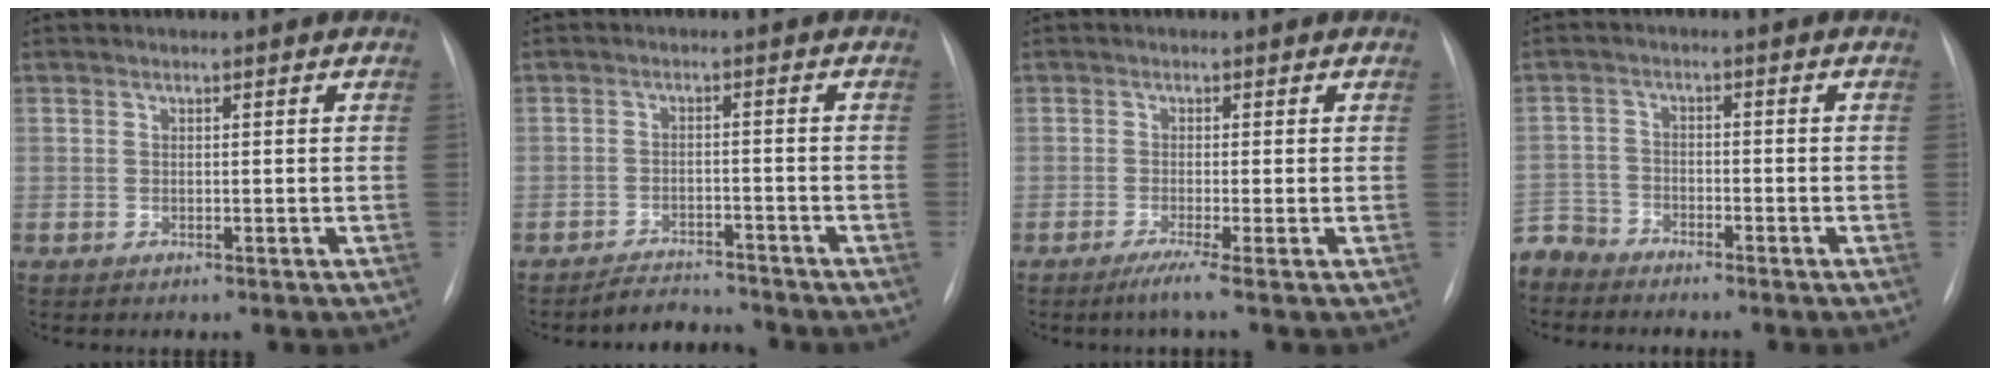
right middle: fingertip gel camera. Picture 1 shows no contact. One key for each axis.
{"total": 4.1, "fx": -4.1, "fy": 0.7, "fz": 0.0, "tx": -0.002, "ty": -0.007, "tz": -0.064}
{"total": 2.5, "fx": -1.6, "fy": -0.9, "fz": 1.7, "tx": -0.033, "ty": -0.006, "tz": -0.035}
{"total": 6.0, "fx": -5.7, "fy": 2.0, "fz": 0.0, "tx": 0.003, "ty": -0.005, "tz": -0.115}